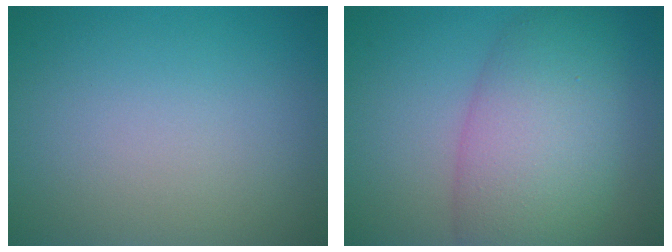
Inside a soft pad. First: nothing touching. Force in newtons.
{"total": 8.5, "press": 8.5, "slide": 0.2}